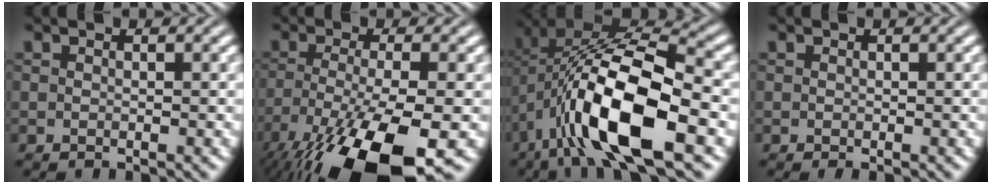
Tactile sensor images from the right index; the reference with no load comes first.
{"total": 10.5, "force": [-5.2, 4.2, 8.1], "torque": [-0.153, -0.047, -0.055]}
{"total": 12.7, "force": [-1.4, 7.0, 10.5], "torque": [-0.197, -0.029, -0.015]}
{"total": 0.0}